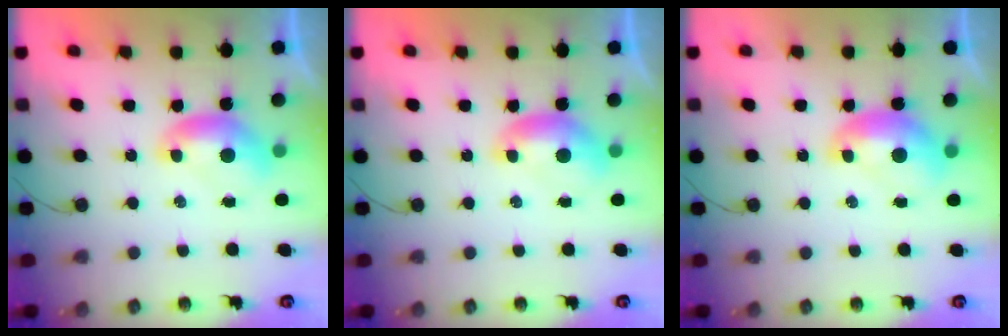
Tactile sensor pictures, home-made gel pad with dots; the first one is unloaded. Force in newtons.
{"total": 0.0}
{"total": 1.8, "press": 1.8, "slide": 0.2}